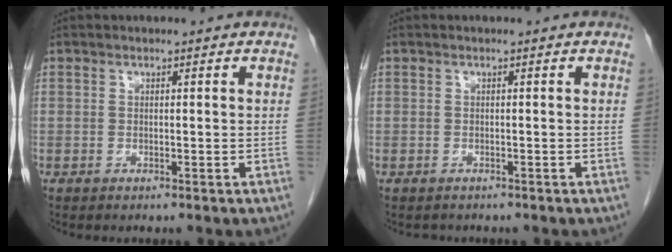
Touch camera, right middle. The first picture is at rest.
{"total": 1.1, "force": [-1.0, 0.6, 0.0], "torque": [-0.011, -0.001, -0.014]}